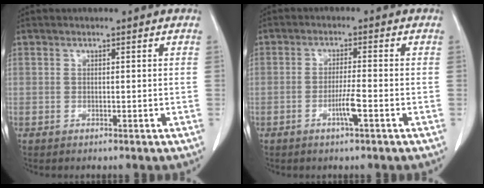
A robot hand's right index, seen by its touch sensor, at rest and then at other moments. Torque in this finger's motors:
{"motor_torque": [0.02, -0.05, 0.06, 0.04]}